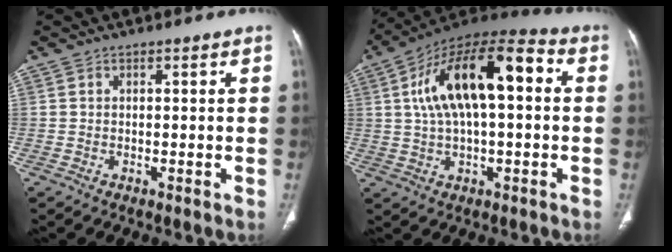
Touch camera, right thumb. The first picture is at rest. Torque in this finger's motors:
{"motor_torque": [1.31, 3.70, 1.27, -0.94, 0.55]}